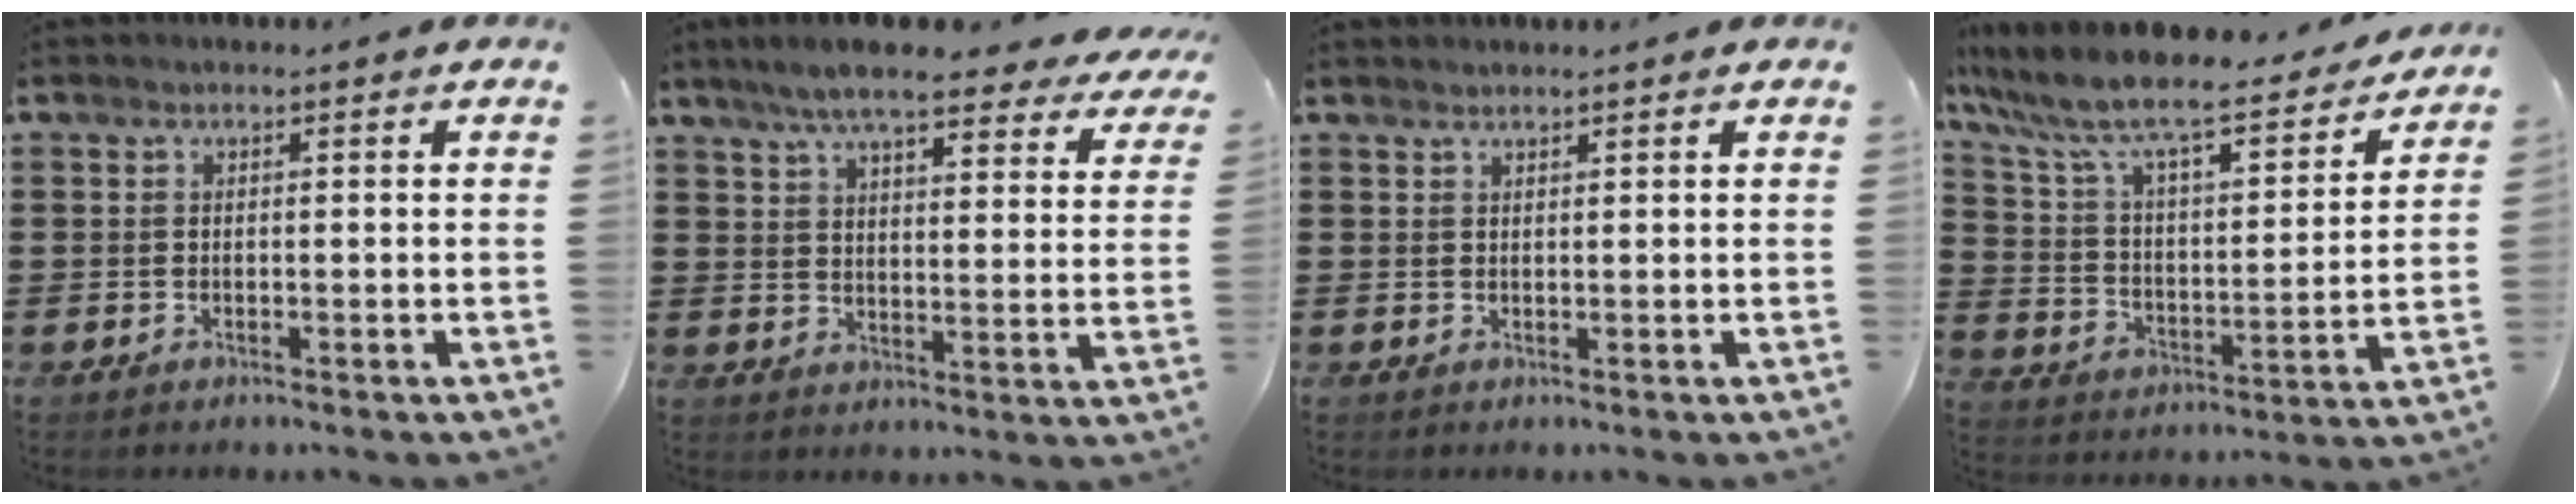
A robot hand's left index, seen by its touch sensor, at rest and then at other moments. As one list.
[{"total": 8.1, "force": [7.0, 0.4, 4.1], "torque": [-0.094, -0.032, 0.120]}, {"total": 0.9, "force": [0.9, 0.0, 0.2], "torque": [-0.004, -0.002, 0.018]}, {"total": 9.1, "force": [7.8, 1.0, 4.5], "torque": [-0.123, -0.058, 0.127]}]